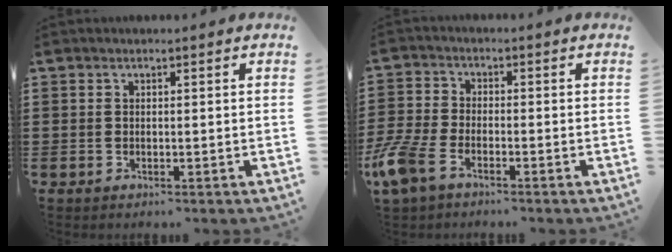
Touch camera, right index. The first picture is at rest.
{"total": 5.8, "force": [-3.9, 2.1, 3.7], "torque": [-0.108, -0.013, -0.083]}